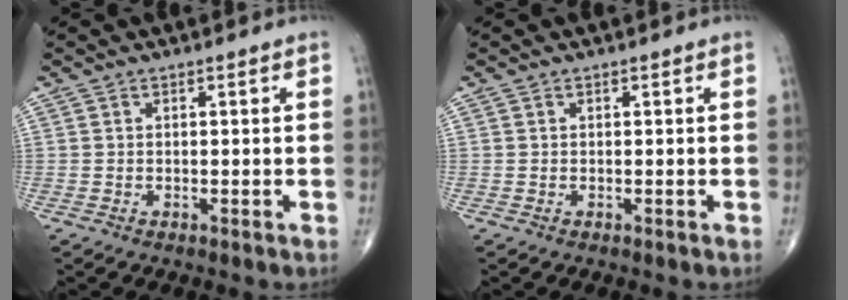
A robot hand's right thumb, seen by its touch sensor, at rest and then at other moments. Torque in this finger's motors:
{"motor_torque": [0.00, 0.00, 0.00, 0.00, 0.00]}